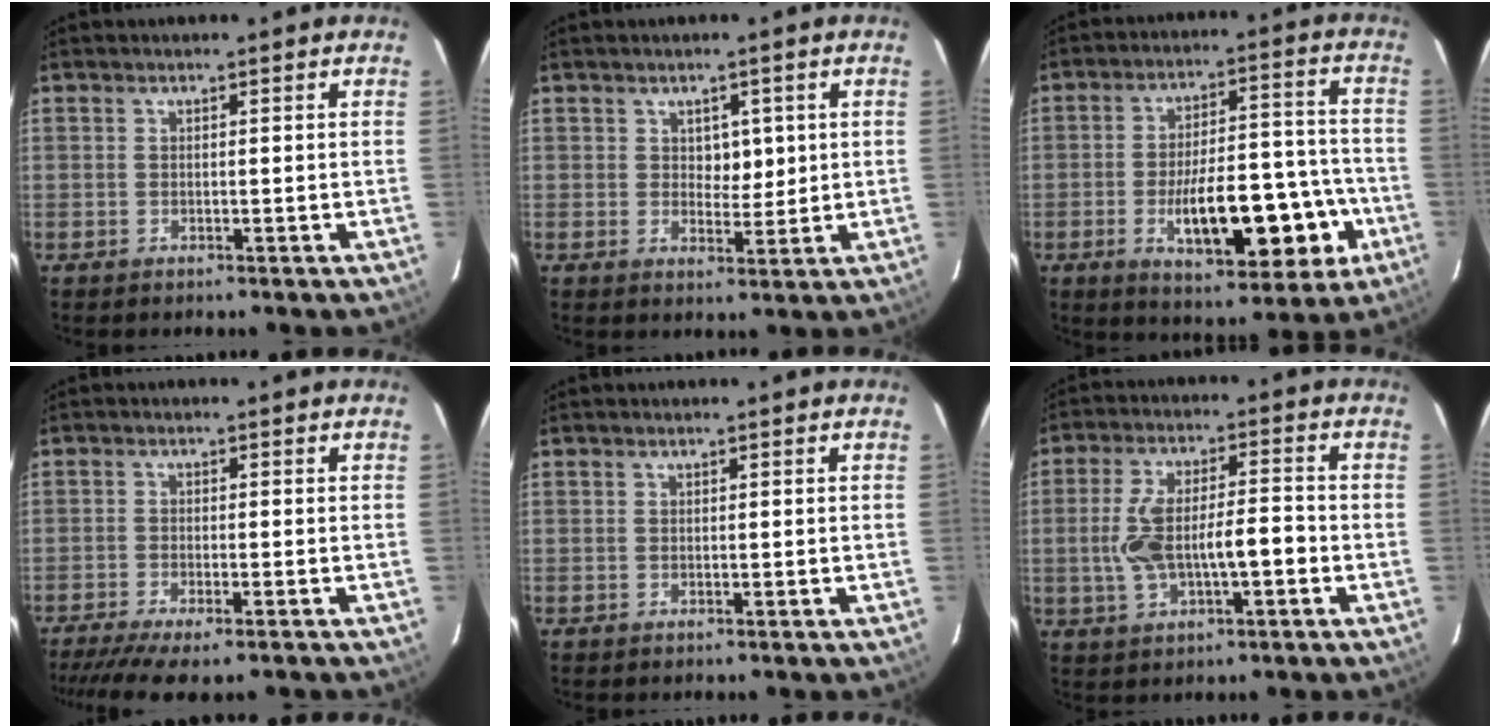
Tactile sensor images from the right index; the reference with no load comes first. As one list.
[{"total": 3.5, "force": [1.0, 2.3, 2.4], "torque": [-0.027, 0.000, 0.019]}, {"total": 16.4, "force": [-5.4, 5.7, 14.5], "torque": [-0.215, 0.018, -0.070]}, {"total": 11.6, "force": [-9.7, 1.8, 6.2], "torque": [-0.093, -0.020, -0.144]}, {"total": 0.0}, {"total": 9.8, "force": [-1.7, 3.1, 9.1], "torque": [-0.182, 0.022, -0.023]}]